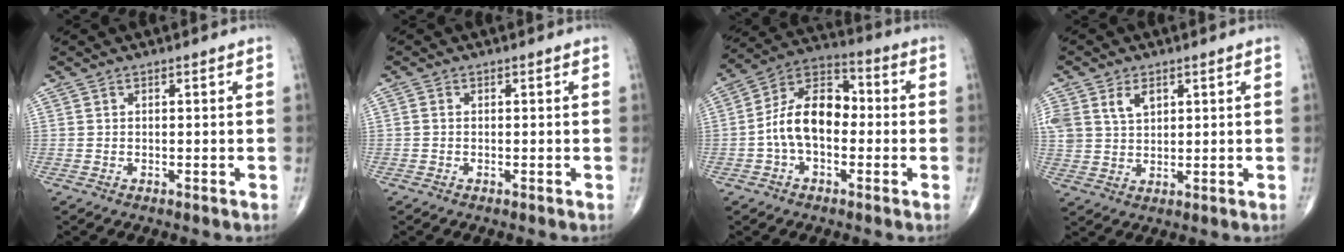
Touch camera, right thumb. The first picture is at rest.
{"total": 0.5, "force": [-0.1, 0.4, 0.4], "torque": [-0.006, 0.000, -0.006]}
{"total": 12.8, "force": [-1.4, 7.9, 10.0], "torque": [-0.164, 0.042, -0.037]}
{"total": 7.9, "force": [3.3, 5.4, 4.7], "torque": [-0.093, -0.004, 0.072]}